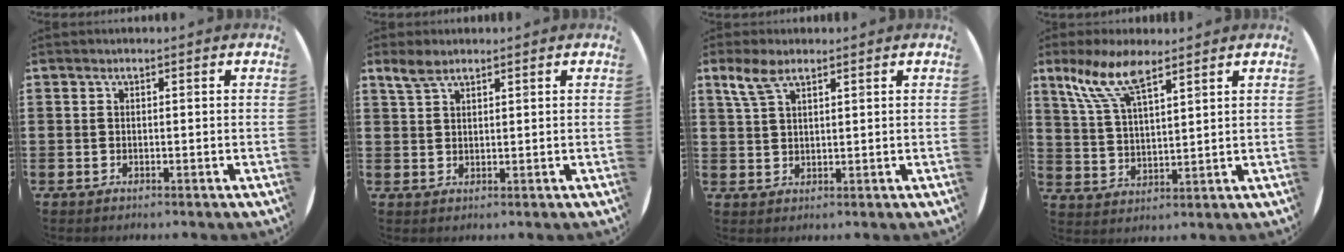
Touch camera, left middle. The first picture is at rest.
{"total": 2.8, "force": [2.2, 1.0, 1.4], "torque": [-0.030, 0.004, 0.040]}
{"total": 3.8, "force": [2.7, 1.4, 2.4], "torque": [-0.052, 0.005, 0.049]}
{"total": 8.4, "force": [6.1, 2.4, 5.3], "torque": [-0.121, -0.009, 0.110]}